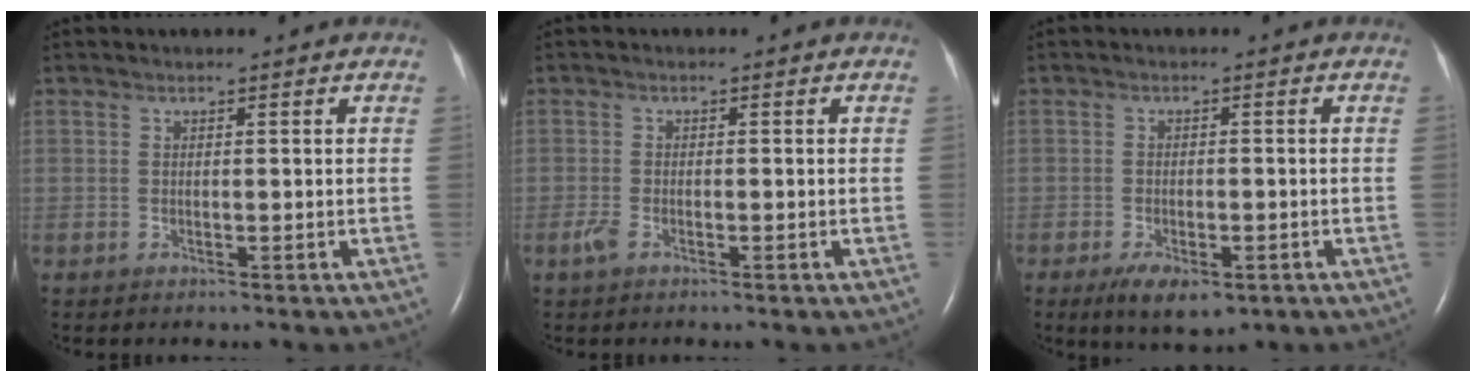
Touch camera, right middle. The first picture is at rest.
{"total": 1.7, "force": [-1.0, 0.7, 1.2], "torque": [-0.035, -0.003, -0.020]}
{"total": 5.9, "force": [-3.4, 2.4, 4.2], "torque": [-0.073, -0.009, -0.048]}